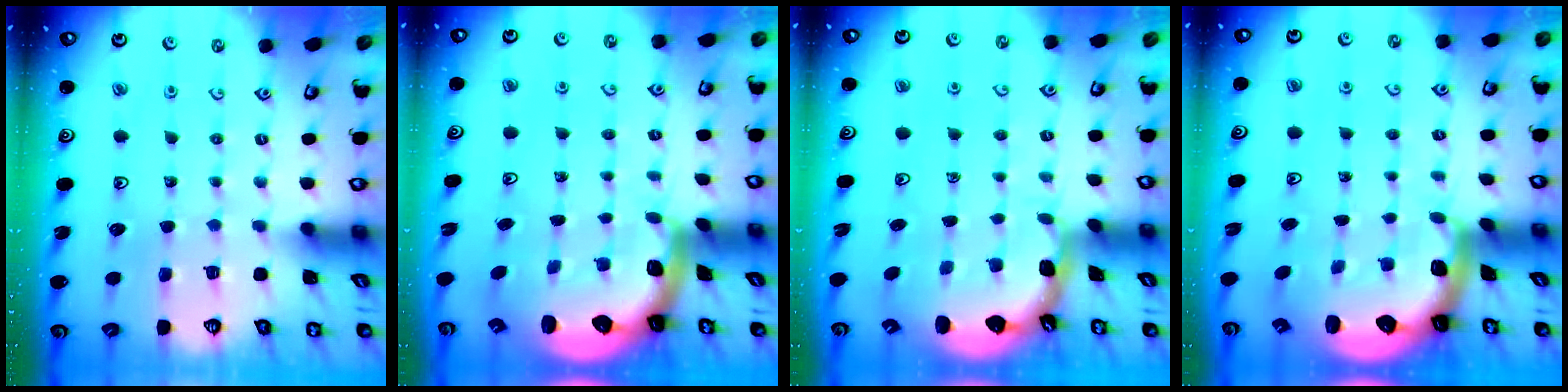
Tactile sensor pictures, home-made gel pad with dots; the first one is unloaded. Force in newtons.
{"total": 2.9, "press": 2.6, "slide": 1.4}
{"total": 2.5, "press": 1.7, "slide": 1.8}
{"total": 2.9, "press": 2.6, "slide": 1.4}